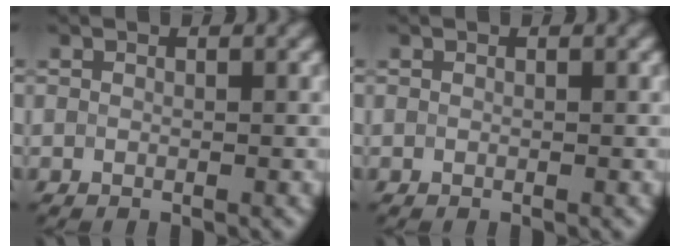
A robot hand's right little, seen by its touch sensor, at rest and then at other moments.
{"total": 0.0}